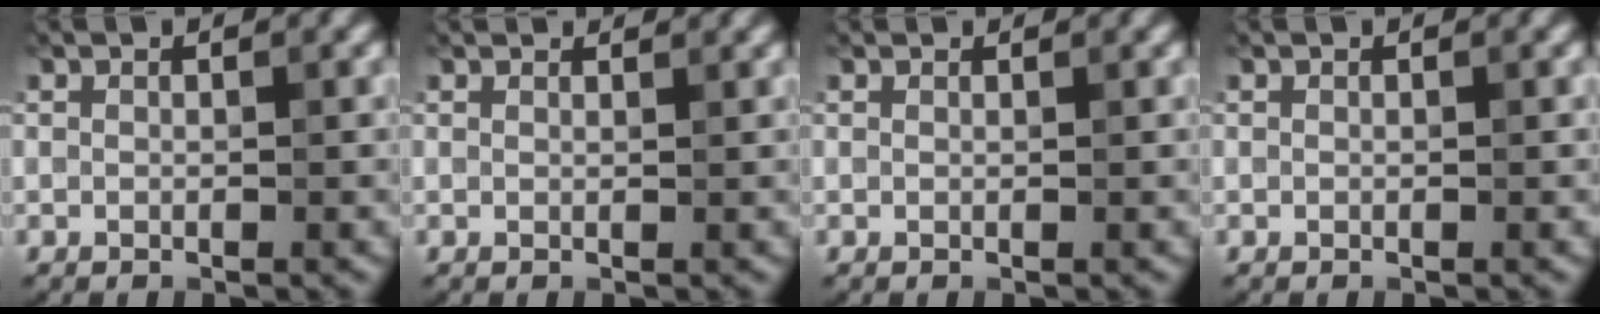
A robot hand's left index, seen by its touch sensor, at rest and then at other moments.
{"total": 2.2, "force": [2.1, 0.3, 0.6], "torque": [-0.018, 0.001, 0.024]}
{"total": 1.1, "force": [1.1, 0.1, 0.2], "torque": [-0.012, -0.003, 0.012]}
{"total": 0.0}